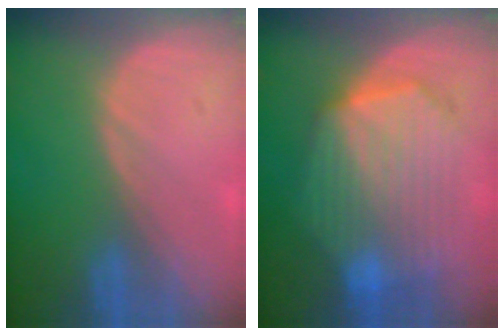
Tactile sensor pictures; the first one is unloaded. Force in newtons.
{"total": 10.7, "press": 10.6, "slide": 0.8}